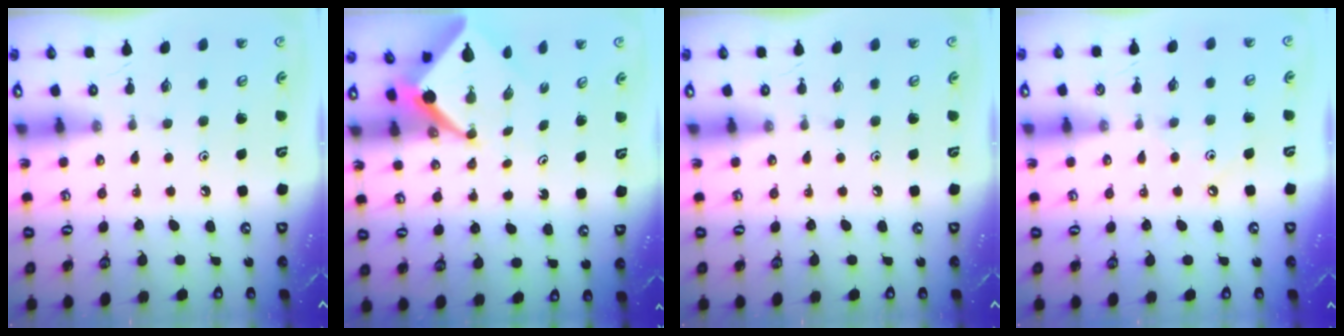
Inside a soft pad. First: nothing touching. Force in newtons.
{"total": 5.4, "press": 5.4, "slide": 0.3}
{"total": 0.0}
{"total": 3.0, "press": 3.0, "slide": 0.4}